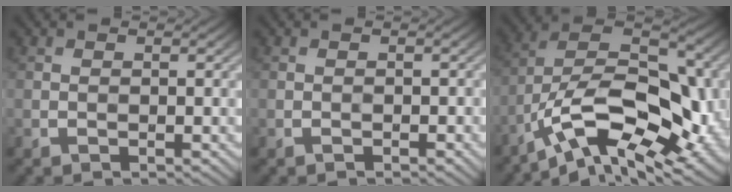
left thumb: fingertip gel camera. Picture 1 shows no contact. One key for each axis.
{"total": 0.6, "fx": -0.4, "fy": 0.2, "fz": 0.3, "tx": -0.002, "ty": 0.001, "tz": -0.006}
{"total": 16.6, "fx": -8.4, "fy": 7.3, "fz": 12.3, "tx": -0.208, "ty": 0.003, "tz": -0.155}